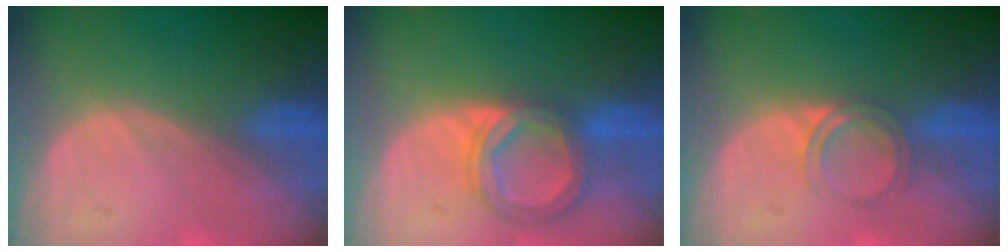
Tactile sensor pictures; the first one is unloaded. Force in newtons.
{"total": 6.7, "press": 6.2, "slide": 2.5}
{"total": 3.0, "press": 3.0, "slide": 0.3}